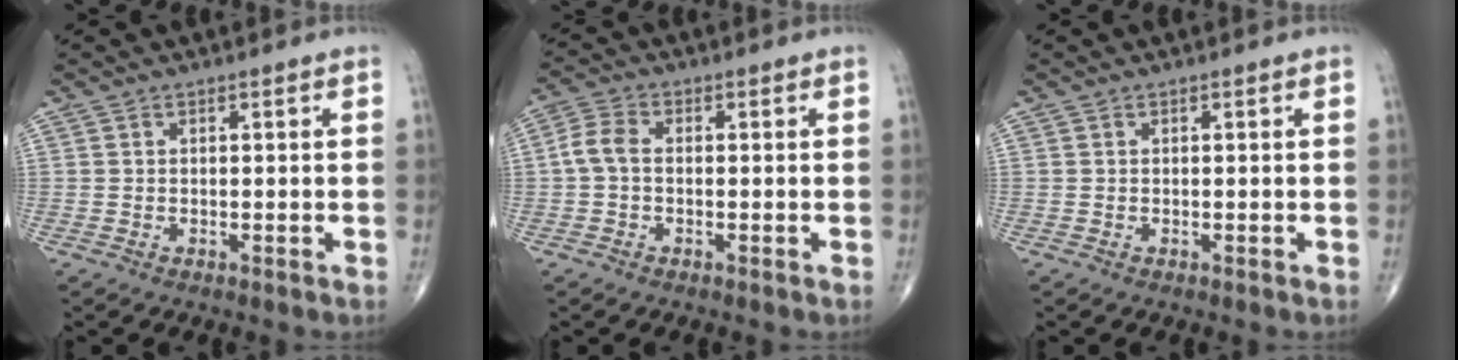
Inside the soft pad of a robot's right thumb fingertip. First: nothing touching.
{"total": 4.2, "force": [-0.3, 2.7, 3.3], "torque": [-0.069, 0.012, -0.015]}
{"total": 0.0}